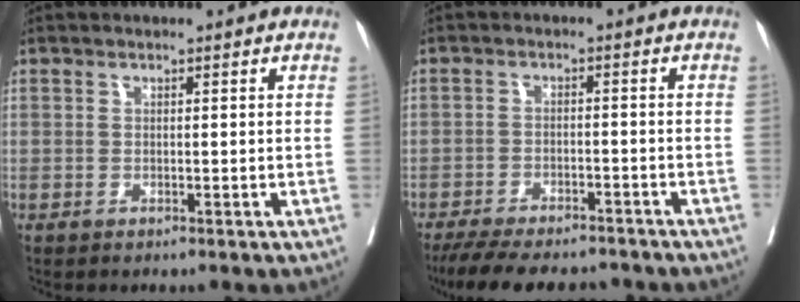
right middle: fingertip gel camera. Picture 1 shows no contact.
{"total": 13.8, "force": [-12.1, 3.7, 5.5], "torque": [-0.106, -0.007, -0.170]}